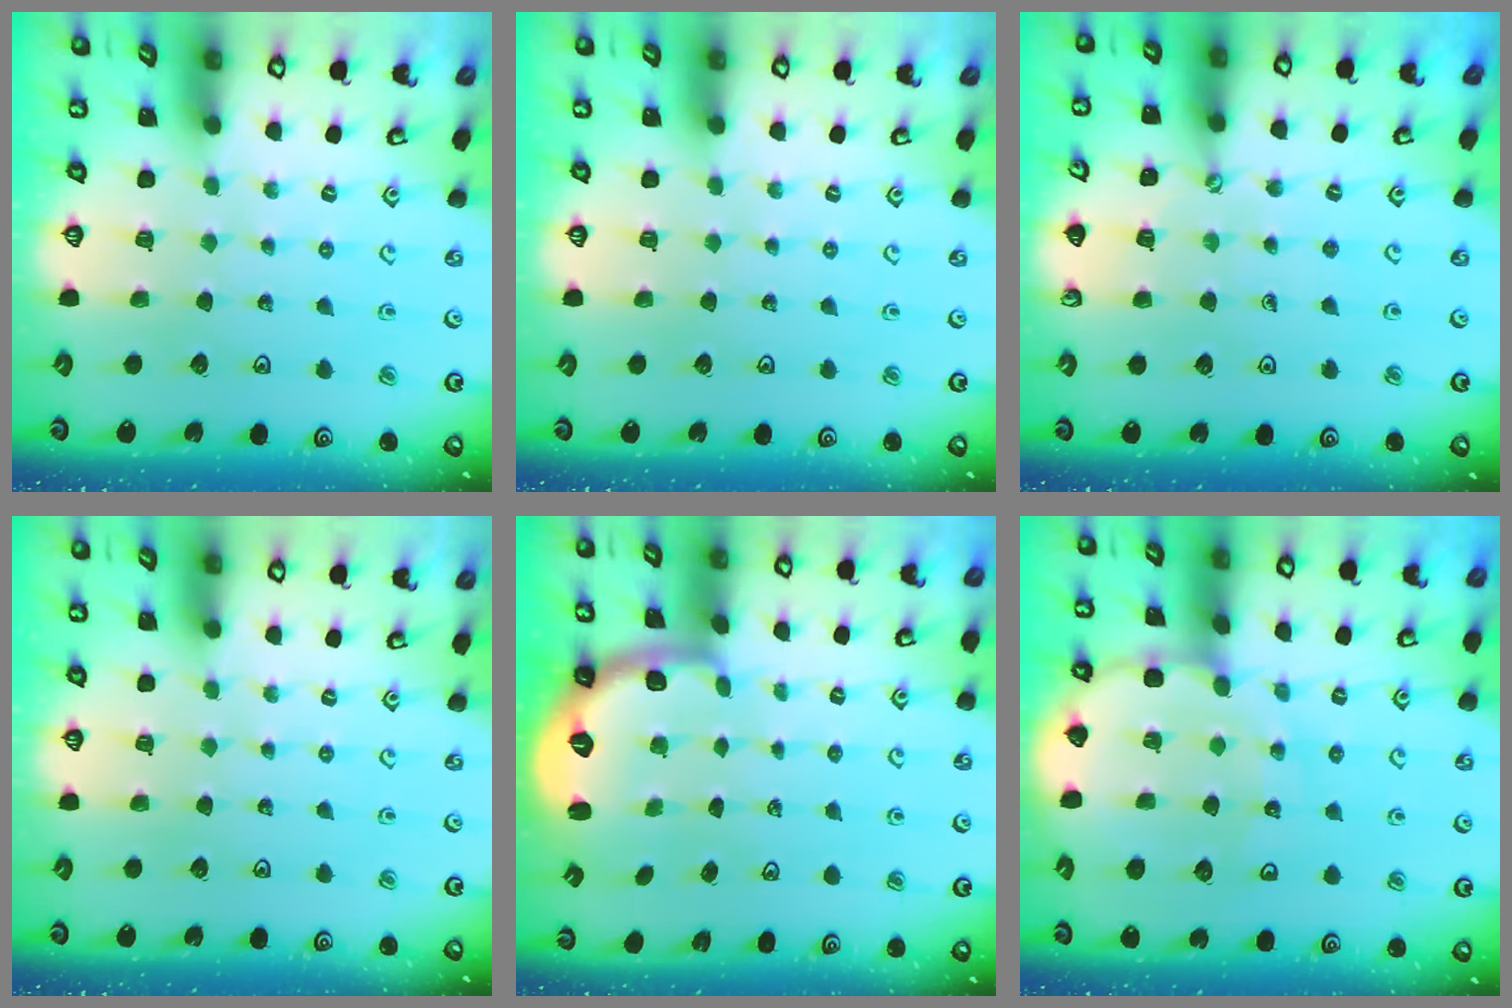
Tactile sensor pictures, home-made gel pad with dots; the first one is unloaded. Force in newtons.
{"total": 0.0}
{"total": 2.7, "press": 2.7, "slide": 0.4}
{"total": 0.0}
{"total": 2.5, "press": 2.0, "slide": 1.5}
{"total": 11.7, "press": 11.6, "slide": 1.4}